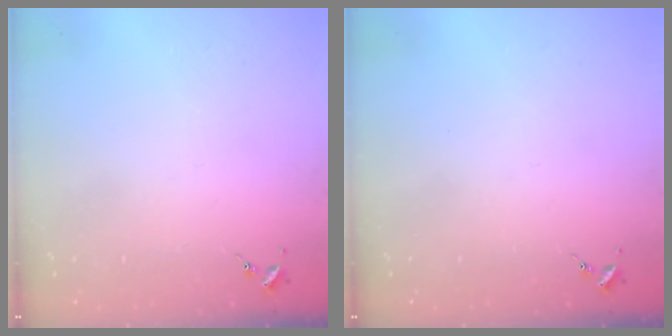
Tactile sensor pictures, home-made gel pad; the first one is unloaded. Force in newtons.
{"total": 0.0}